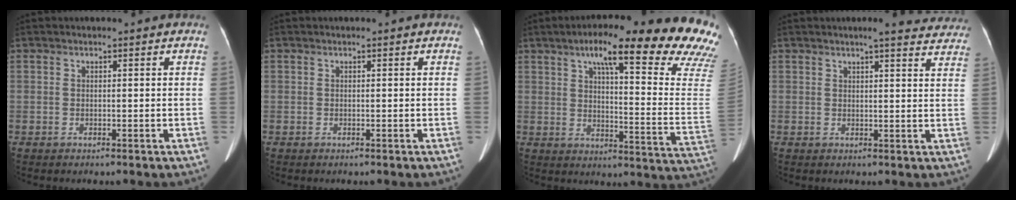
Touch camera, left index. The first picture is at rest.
{"total": 0.0}
{"total": 25.1, "force": [18.8, 2.5, 16.5], "torque": [-0.196, -0.037, 0.223]}
{"total": 12.7, "force": [11.6, 1.8, 4.8], "torque": [-0.034, -0.006, 0.111]}